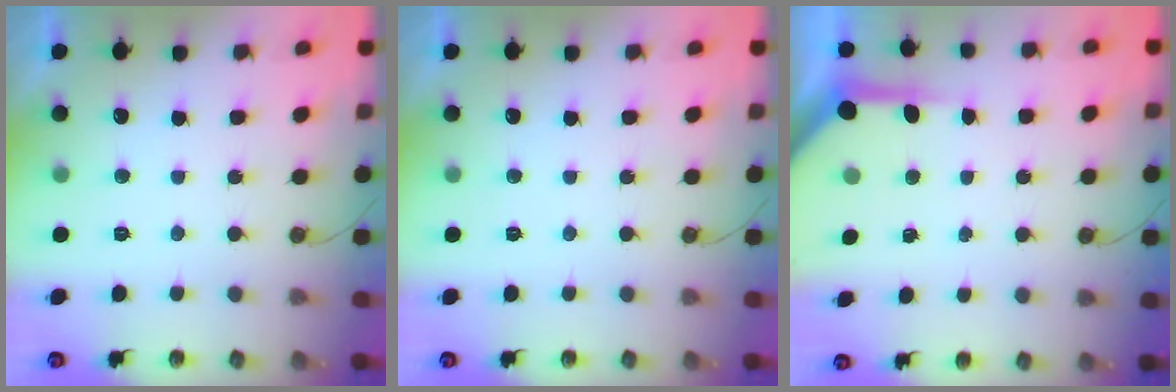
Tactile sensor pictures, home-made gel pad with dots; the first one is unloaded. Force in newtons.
{"total": 0.0}
{"total": 5.0, "press": 5.0, "slide": 0.1}